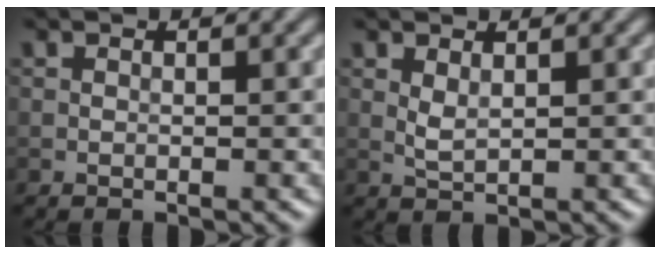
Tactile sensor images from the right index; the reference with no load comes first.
{"total": 1.2, "force": [0.6, 0.5, 0.9], "torque": [-0.026, -0.002, 0.016]}